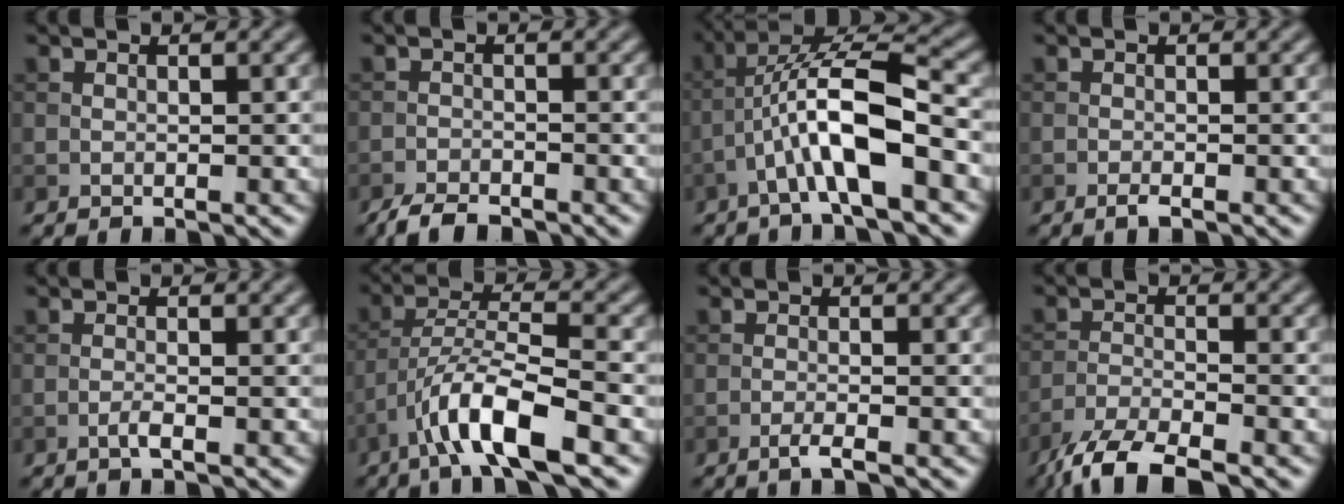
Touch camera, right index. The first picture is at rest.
{"total": 3.1, "force": [-2.7, 0.9, 1.2], "torque": [-0.022, -0.003, -0.055]}
{"total": 8.1, "force": [-2.8, 1.9, 7.4], "torque": [-0.132, 0.021, -0.054]}
{"total": 1.0, "force": [-0.7, 0.2, 0.7], "torque": [-0.013, -0.002, -0.014]}
{"total": 1.3, "force": [-0.6, 0.2, 1.1], "torque": [-0.019, 0.003, -0.016]}
{"total": 7.8, "force": [-4.6, 1.8, 6.1], "torque": [-0.108, 0.009, -0.088]}
{"total": 1.8, "force": [-1.1, 0.3, 1.4], "torque": [-0.022, 0.003, -0.025]}
{"total": 6.3, "force": [-5.0, 1.4, 3.6], "torque": [-0.068, -0.010, -0.099]}